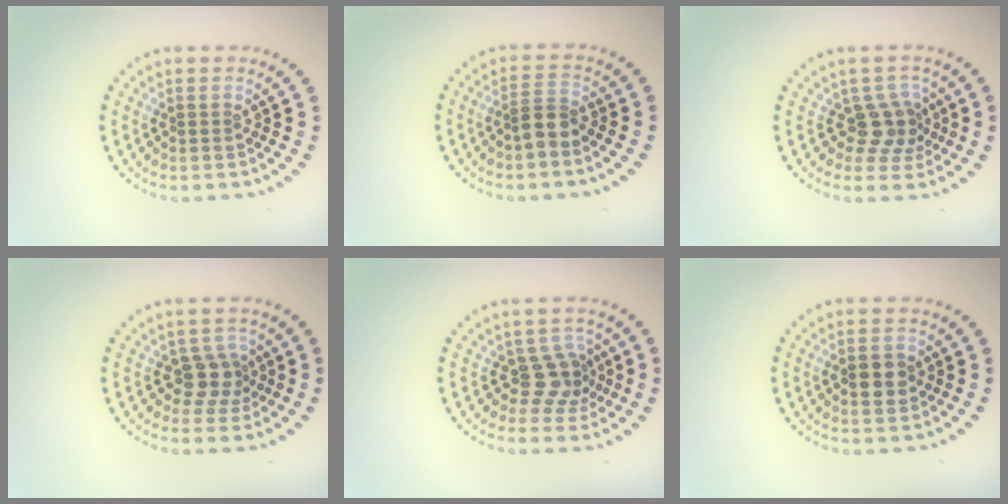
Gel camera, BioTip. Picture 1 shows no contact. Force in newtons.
{"total": 2.2, "press": 1.7, "slide": 1.3}
{"total": 2.9, "press": 2.2, "slide": 1.8}
{"total": 2.7, "press": 2.1, "slide": 1.7}
{"total": 2.8, "press": 2.1, "slide": 1.8}
{"total": 2.9, "press": 2.9, "slide": 0.1}